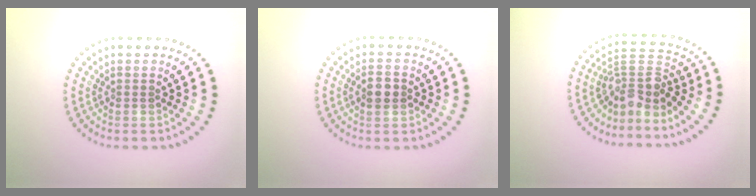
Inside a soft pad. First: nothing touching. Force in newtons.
{"total": 2.1, "press": 2.1, "slide": 0.2}
{"total": 3.5, "press": 2.4, "slide": 2.6}